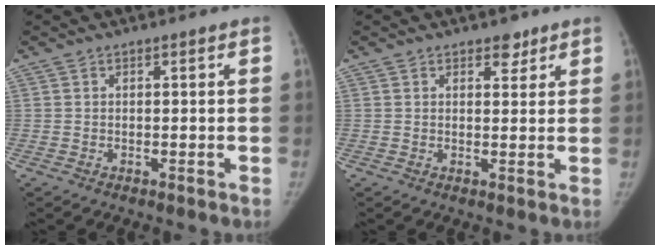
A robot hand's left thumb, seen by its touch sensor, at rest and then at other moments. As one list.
[{"total": 2.6, "force": [1.8, 1.5, 1.0], "torque": [0.003, -0.010, 0.024]}]